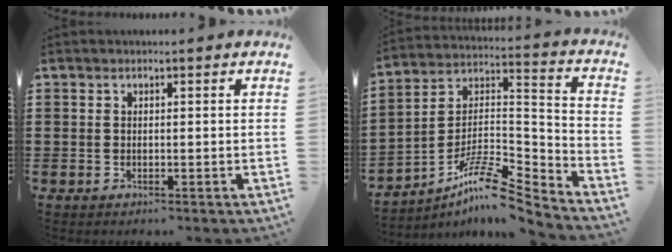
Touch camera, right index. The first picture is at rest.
{"total": 9.6, "force": [-7.7, 2.0, 5.3], "torque": [-0.105, 0.005, -0.156]}